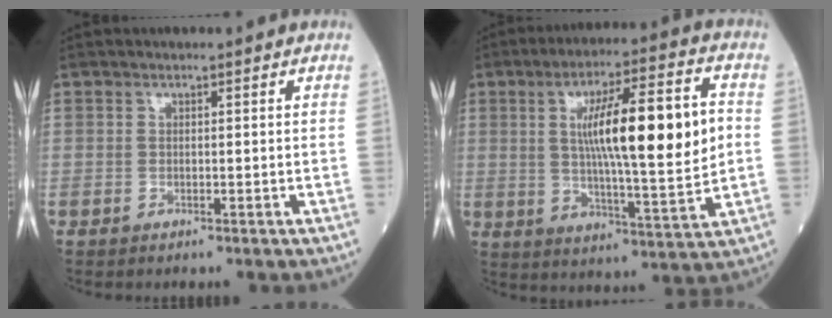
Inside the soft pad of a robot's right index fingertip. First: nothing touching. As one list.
[{"total": 17.8, "force": [2.1, 1.9, 17.6], "torque": [-0.287, 0.009, 0.033]}]